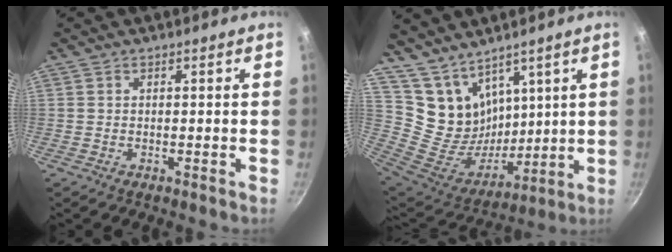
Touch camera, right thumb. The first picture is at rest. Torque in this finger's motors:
{"motor_torque": [-1.34, 1.34, 0.09, 1.52, 0.13]}